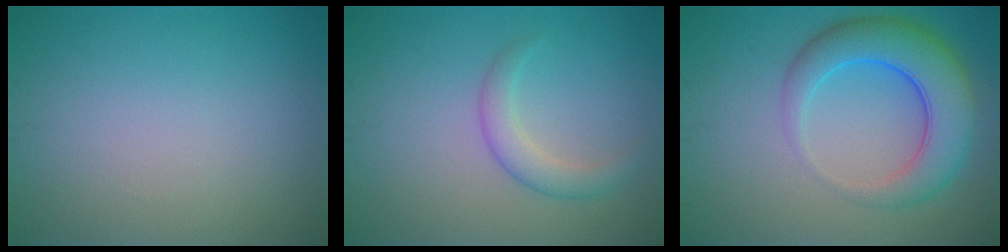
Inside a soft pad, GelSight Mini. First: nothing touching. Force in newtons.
{"total": 2.3, "press": 2.3, "slide": 0.0}
{"total": 6.9, "press": 6.9, "slide": 0.3}